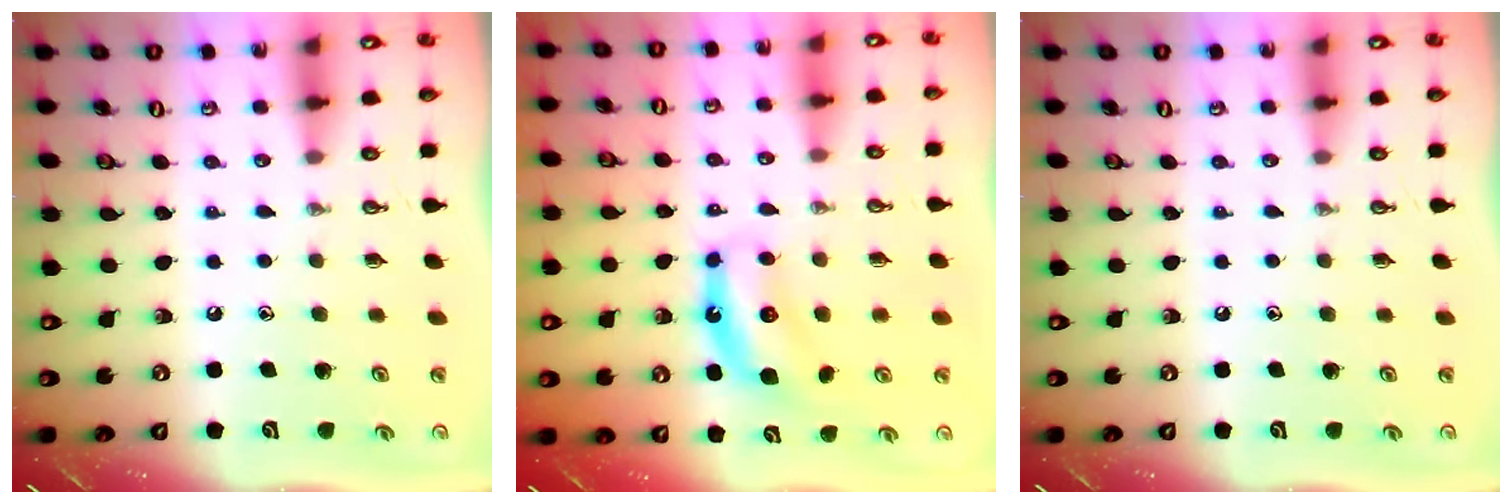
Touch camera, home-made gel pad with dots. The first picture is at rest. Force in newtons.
{"total": 7.4, "press": 7.4, "slide": 0.3}
{"total": 0.0}